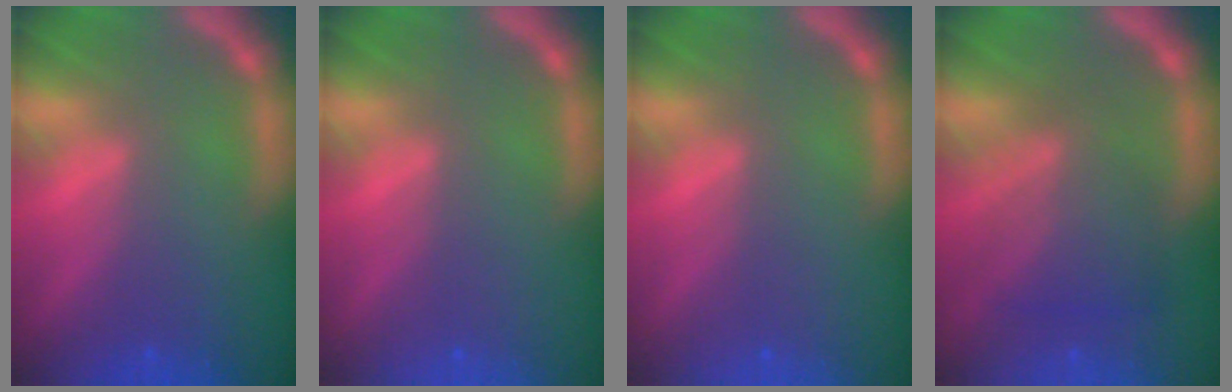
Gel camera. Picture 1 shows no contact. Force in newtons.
{"total": 0.0}
{"total": 0.0}
{"total": 5.5}